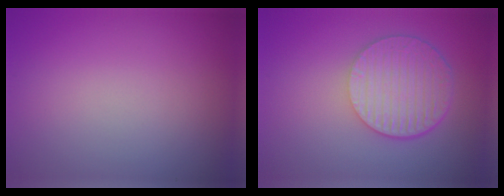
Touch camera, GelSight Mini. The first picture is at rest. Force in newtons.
{"total": 6.5, "press": 4.5, "slide": 4.7}